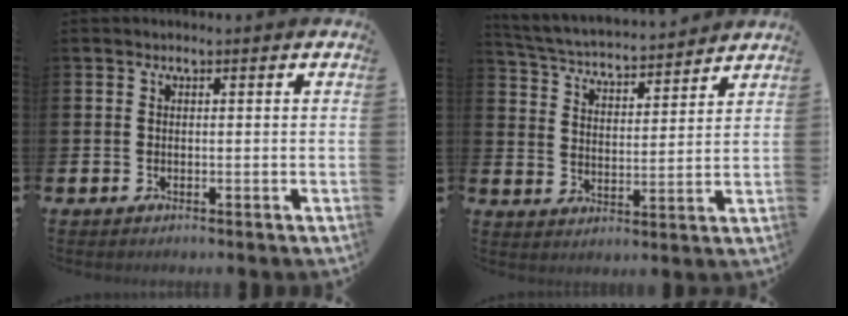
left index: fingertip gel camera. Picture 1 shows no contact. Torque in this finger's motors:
{"motor_torque": [0.78, -0.89, 0.23, 0.05]}